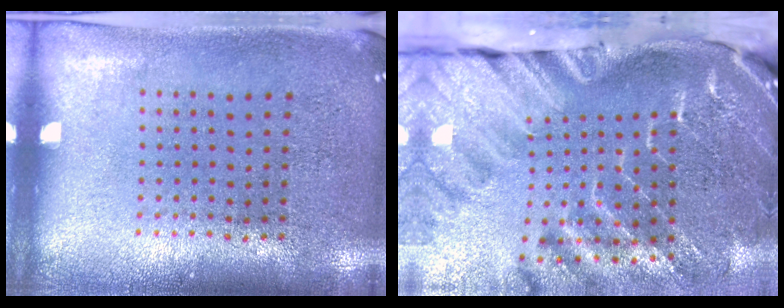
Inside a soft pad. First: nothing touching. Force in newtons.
{"total": 4.5, "press": 3.3, "slide": 3.0}